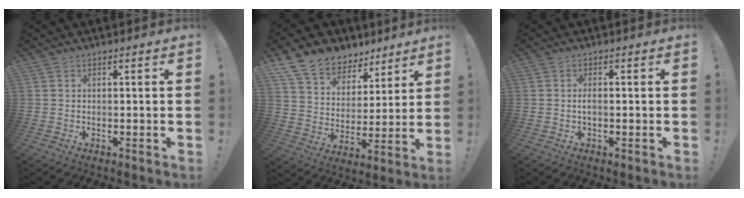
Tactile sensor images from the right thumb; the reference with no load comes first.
{"total": 12.4, "force": [9.4, 7.5, 3.0], "torque": [-0.062, -0.070, 0.178]}
{"total": 1.5, "force": [-0.4, 0.4, 1.4], "torque": [-0.029, 0.002, -0.006]}